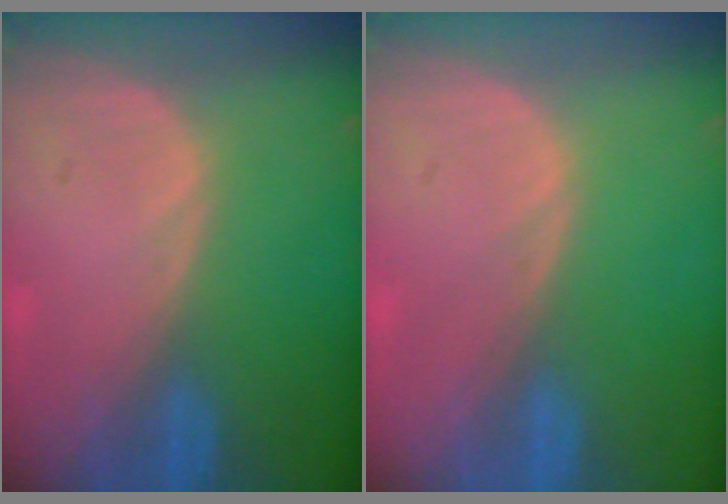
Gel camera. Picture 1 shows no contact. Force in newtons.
{"total": 0.0}